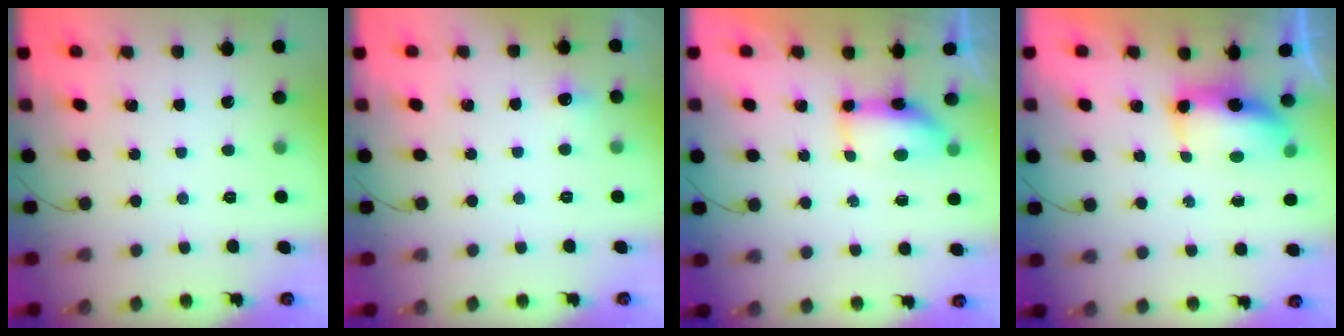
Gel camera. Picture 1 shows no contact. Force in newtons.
{"total": 4.6, "press": 4.4, "slide": 1.6}
{"total": 7.1, "press": 6.9, "slide": 1.7}
{"total": 7.0, "press": 6.7, "slide": 1.9}